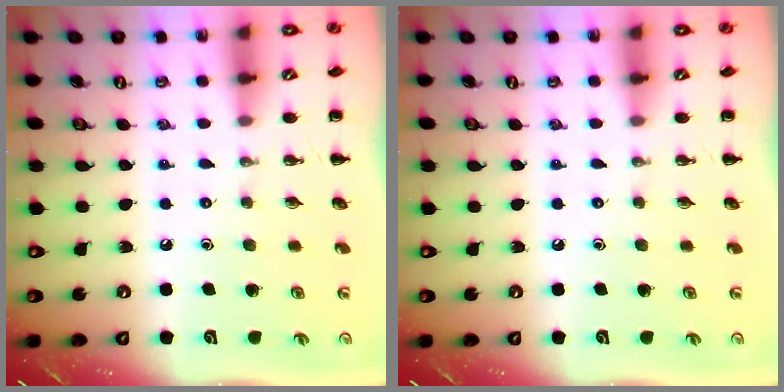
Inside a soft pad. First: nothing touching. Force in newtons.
{"total": 0.0}